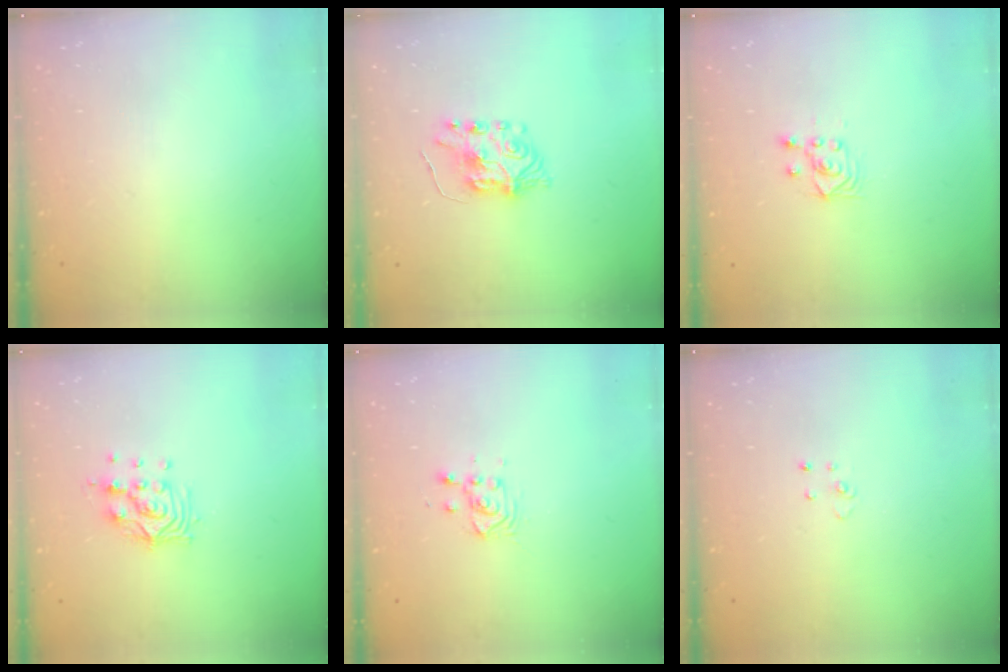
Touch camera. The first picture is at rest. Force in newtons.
{"total": 7.5, "press": 7.5, "slide": 0.8}
{"total": 3.6, "press": 3.3, "slide": 1.5}
{"total": 10.7, "press": 10.7, "slide": 0.7}
{"total": 3.6, "press": 3.6, "slide": 0.1}
{"total": 2.9, "press": 2.9, "slide": 0.2}